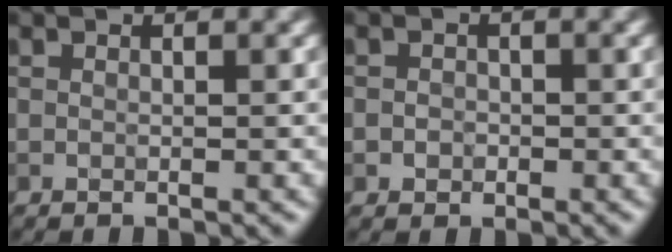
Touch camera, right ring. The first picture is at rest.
{"total": 1.0, "force": [-0.3, 0.9, 0.3], "torque": [-0.001, -0.002, -0.008]}